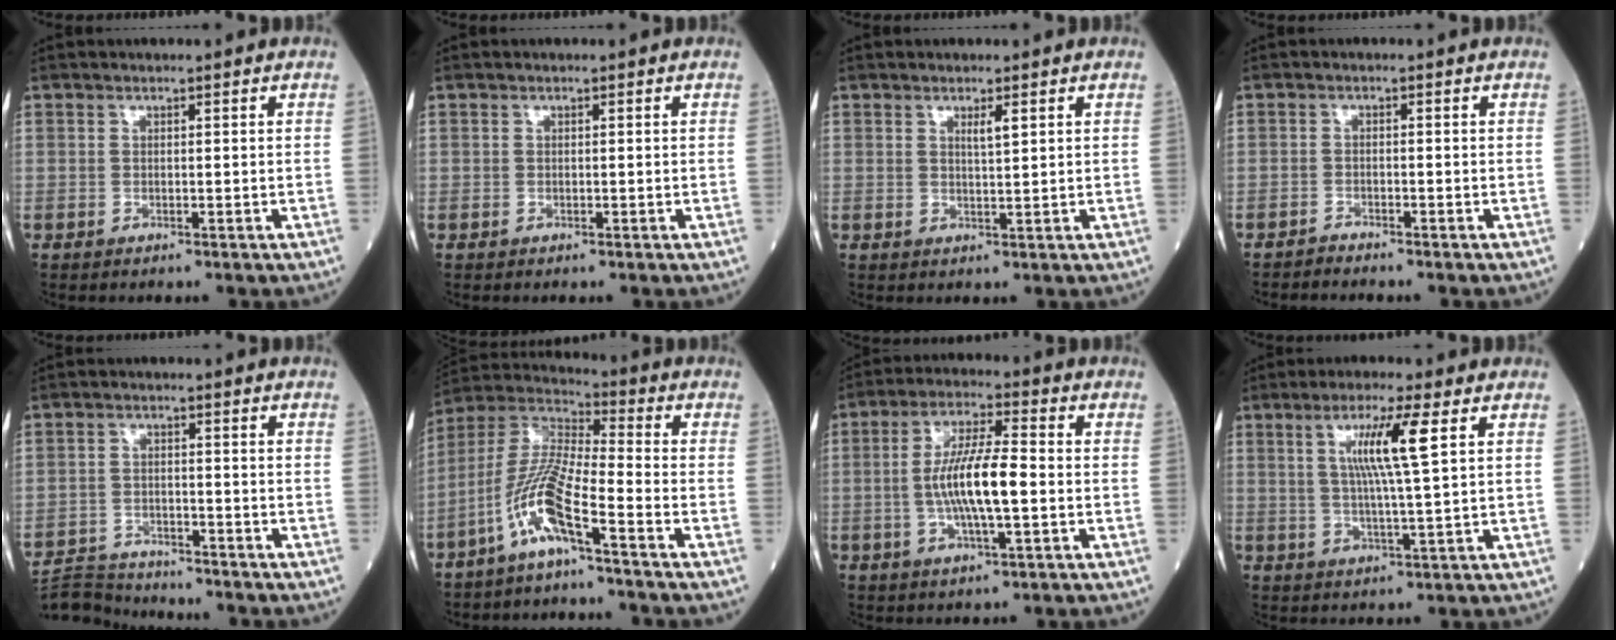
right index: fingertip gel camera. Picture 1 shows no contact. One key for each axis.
{"total": 0.0}
{"total": 1.8, "fx": 0.9, "fy": 0.0, "fz": 1.5, "tx": -0.030, "ty": -0.002, "tz": 0.015}
{"total": 1.1, "fx": -1.1, "fy": -0.1, "fz": -0.3, "tx": 0.007, "ty": -0.006, "tz": -0.021}
{"total": 6.6, "fx": -6.6, "fy": 0.5, "fz": -0.5, "tx": 0.002, "ty": -0.004, "tz": -0.121}
{"total": 10.6, "fx": -5.6, "fy": 0.6, "fz": 9.0, "tx": -0.199, "ty": -0.002, "tz": -0.120}
{"total": 10.4, "fx": -1.0, "fy": 1.8, "fz": 10.2, "tx": -0.195, "ty": 0.005, "tz": -0.022}
{"total": 8.0, "fx": 2.6, "fy": -0.7, "fz": 7.5, "tx": -0.140, "ty": 0.000, "tz": 0.049}